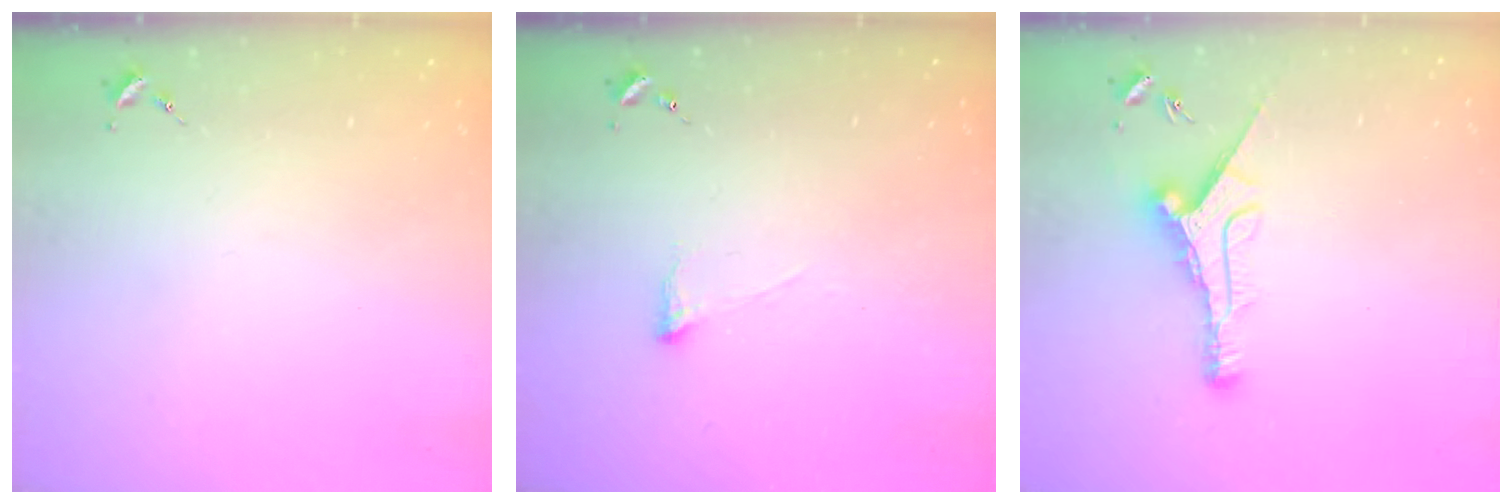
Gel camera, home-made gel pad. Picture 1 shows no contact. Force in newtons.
{"total": 3.6, "press": 3.6, "slide": 0.5}
{"total": 10.4, "press": 10.3, "slide": 0.4}